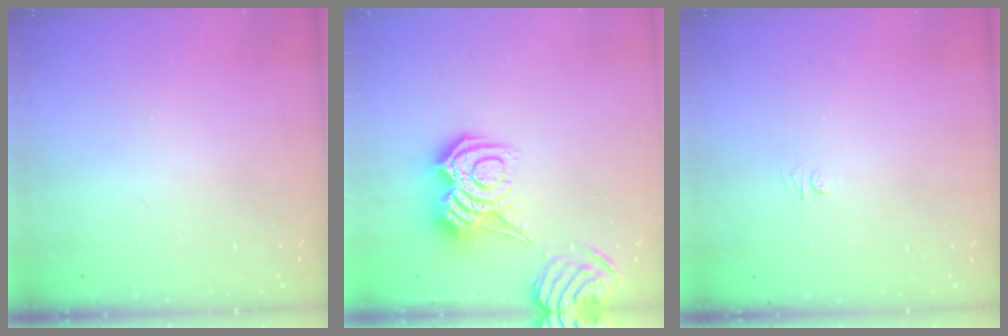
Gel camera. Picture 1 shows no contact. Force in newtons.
{"total": 9.6, "press": 9.5, "slide": 1.1}
{"total": 3.1, "press": 3.0, "slide": 0.3}